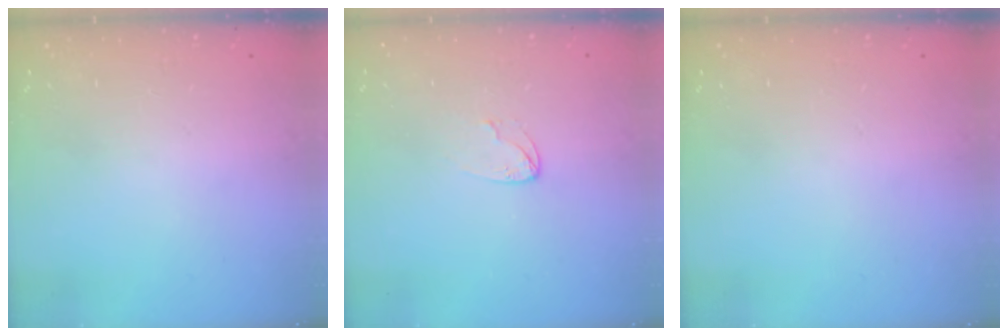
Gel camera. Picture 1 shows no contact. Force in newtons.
{"total": 4.3, "press": 4.3, "slide": 0.4}
{"total": 0.0}